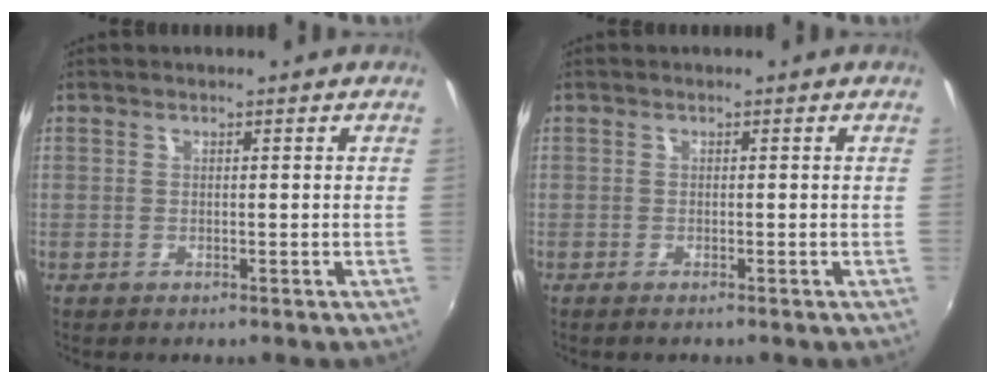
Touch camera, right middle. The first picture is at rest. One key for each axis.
{"total": 0.8, "fx": -0.7, "fy": -0.2, "fz": 0.3, "tx": -0.008, "ty": -0.003, "tz": -0.013}